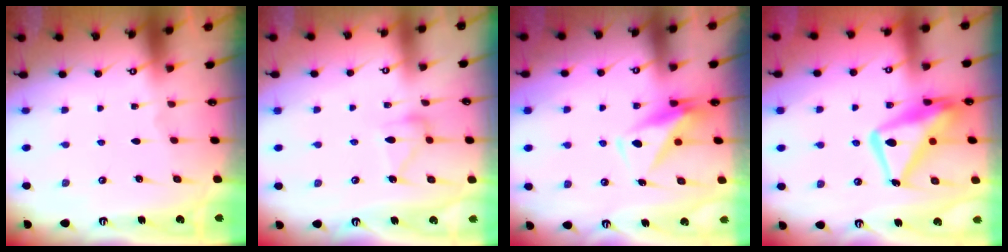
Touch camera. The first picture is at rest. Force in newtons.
{"total": 12.3, "press": 12.3, "slide": 0.6}
{"total": 7.3, "press": 7.2, "slide": 1.1}
{"total": 17.5, "press": 17.4, "slide": 1.6}